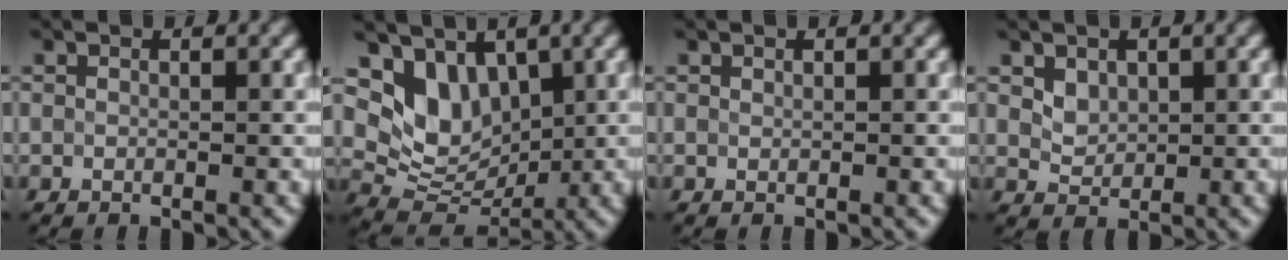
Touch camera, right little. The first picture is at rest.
{"total": 5.5, "force": [2.2, 3.8, 3.3], "torque": [-0.057, -0.015, 0.042]}
{"total": 0.0}
{"total": 1.6, "force": [0.8, 1.2, 0.7], "torque": [-0.011, -0.006, 0.020]}